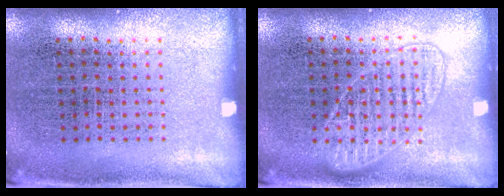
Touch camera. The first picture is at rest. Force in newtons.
{"total": 2.4, "press": 2.3, "slide": 0.4}